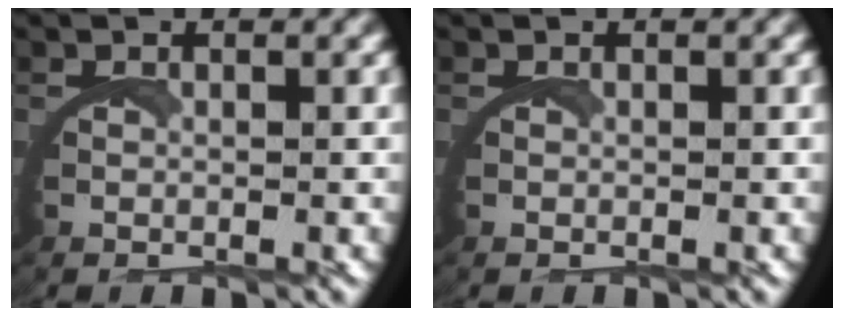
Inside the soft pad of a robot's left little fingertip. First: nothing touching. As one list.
[{"total": 0.0}]